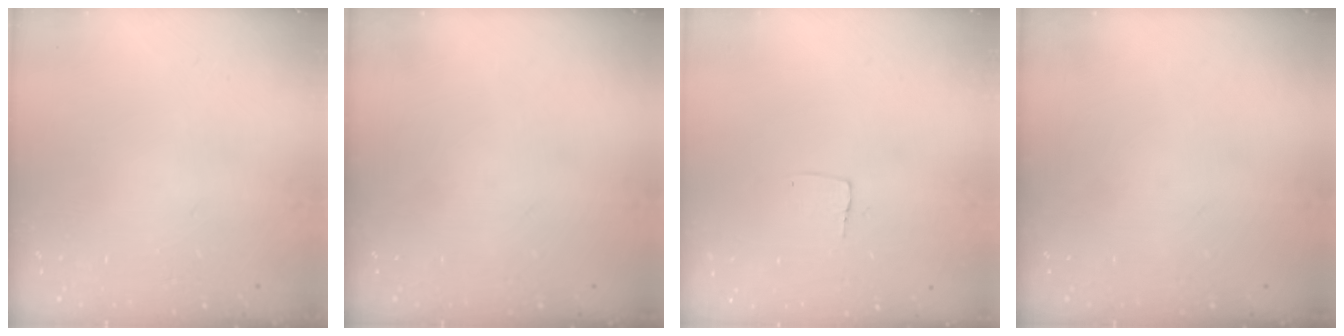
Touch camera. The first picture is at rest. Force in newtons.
{"total": 0.0}
{"total": 3.8, "press": 3.8, "slide": 0.1}
{"total": 0.0}